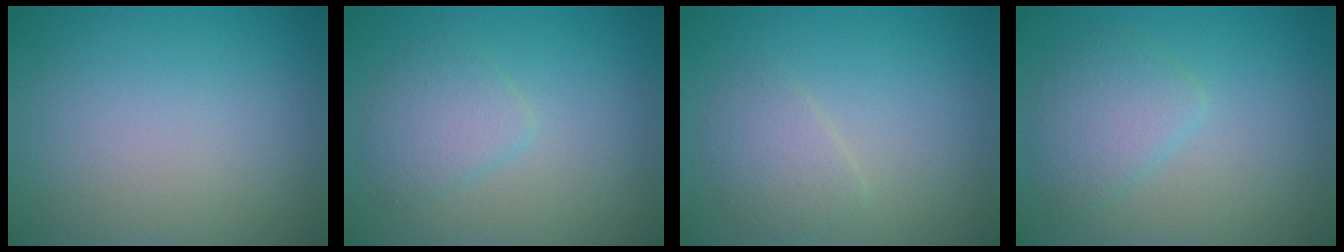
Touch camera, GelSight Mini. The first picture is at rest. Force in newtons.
{"total": 2.3, "press": 2.3, "slide": 0.0}
{"total": 2.1, "press": 2.1, "slide": 0.0}
{"total": 2.9, "press": 2.9, "slide": 0.0}